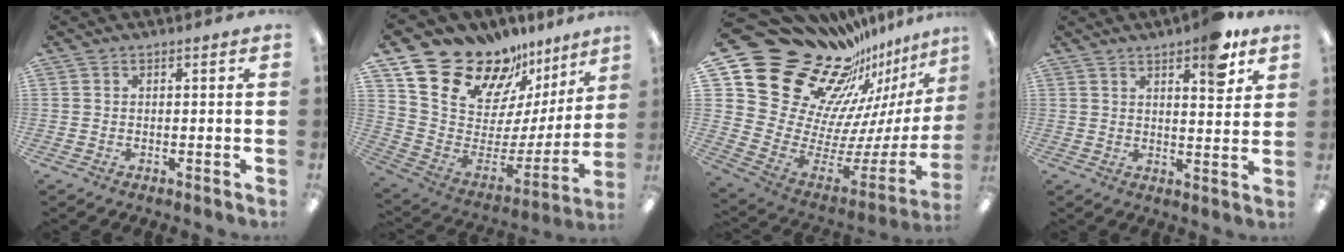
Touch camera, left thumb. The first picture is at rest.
{"total": 19.5, "force": [15.9, 8.8, 7.1], "torque": [-0.125, -0.130, 0.288]}
{"total": 26.2, "force": [17.5, 15.8, 11.5], "torque": [-0.157, -0.191, 0.379]}
{"total": 8.8, "force": [5.7, 3.1, 6.0], "torque": [-0.066, -0.031, 0.089]}